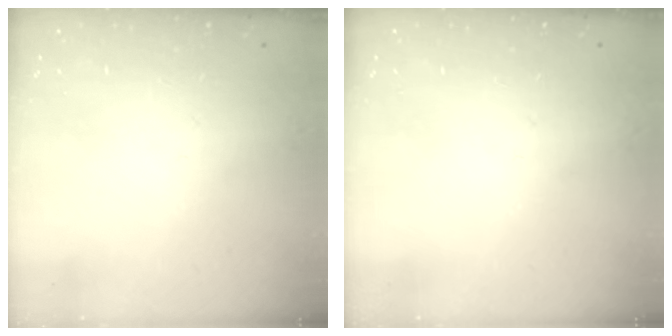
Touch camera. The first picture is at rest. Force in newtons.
{"total": 0.0}